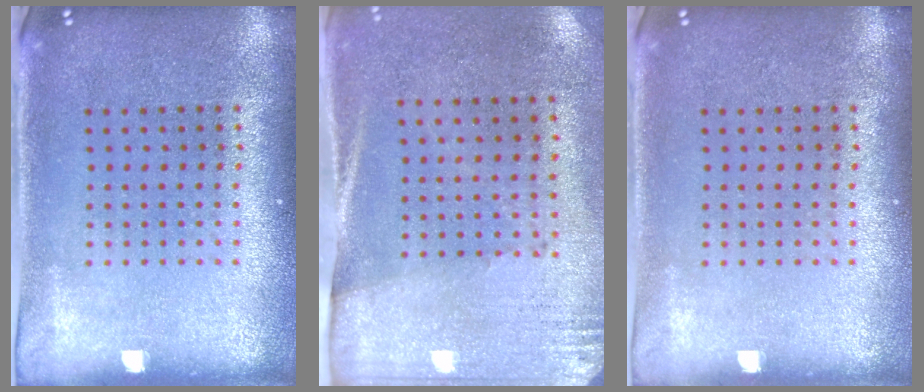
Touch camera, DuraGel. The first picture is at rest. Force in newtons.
{"total": 2.7, "press": 2.4, "slide": 1.3}
{"total": 0.0}